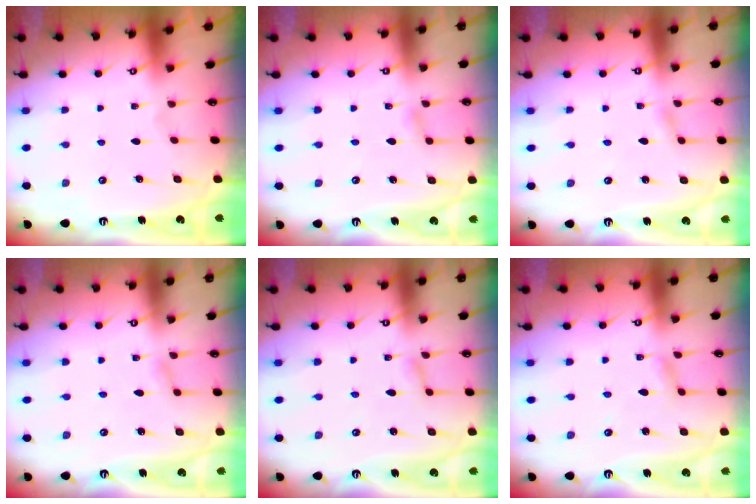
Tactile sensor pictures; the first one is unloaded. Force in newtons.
{"total": 2.8, "press": 2.8, "slide": 0.3}
{"total": 1.6, "press": 1.6, "slide": 0.2}
{"total": 1.6, "press": 1.6, "slide": 0.1}
{"total": 2.1, "press": 2.1, "slide": 0.3}
{"total": 3.0, "press": 3.0, "slide": 0.1}